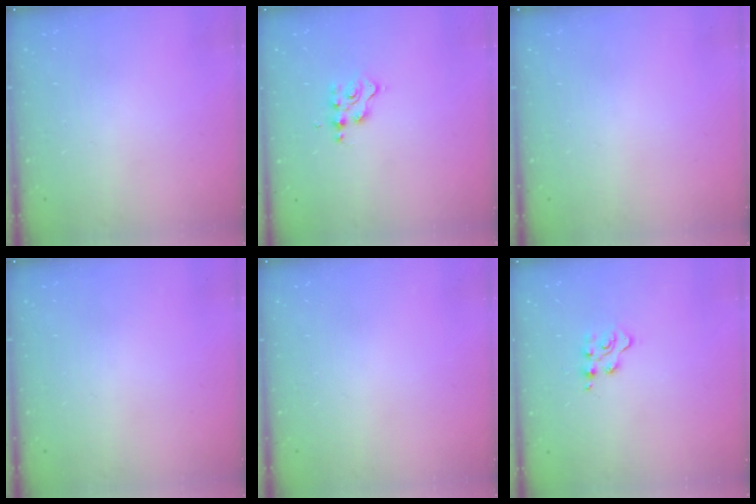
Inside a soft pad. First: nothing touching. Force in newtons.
{"total": 2.7, "press": 2.6, "slide": 0.4}
{"total": 0.0}
{"total": 0.0}
{"total": 0.0}
{"total": 4.1, "press": 4.1, "slide": 0.4}